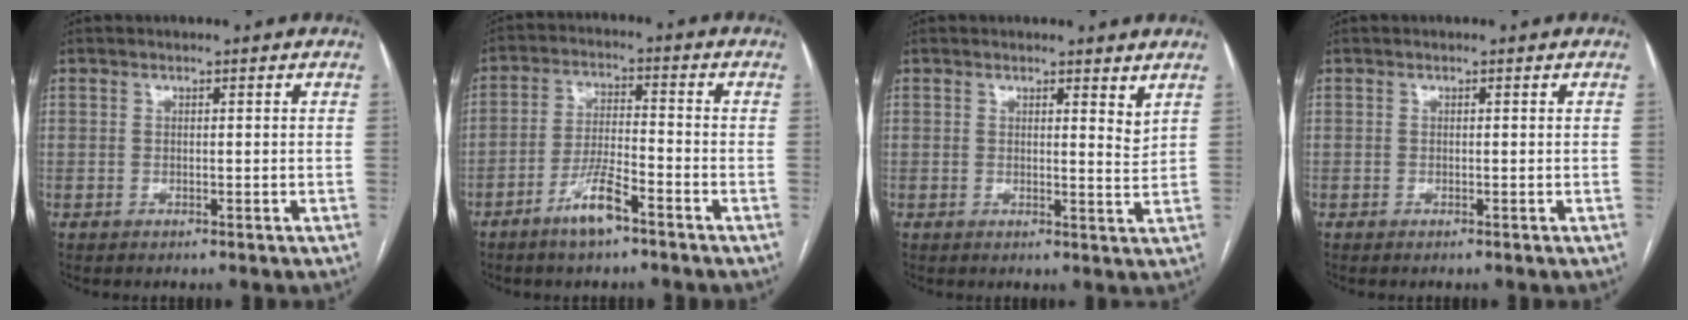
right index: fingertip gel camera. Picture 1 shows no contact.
{"total": 7.0, "force": [-4.6, 1.0, 5.2], "torque": [-0.104, 0.000, -0.084]}
{"total": 2.9, "force": [2.4, 0.5, 1.6], "torque": [-0.024, -0.021, 0.030]}
{"total": 0.0}